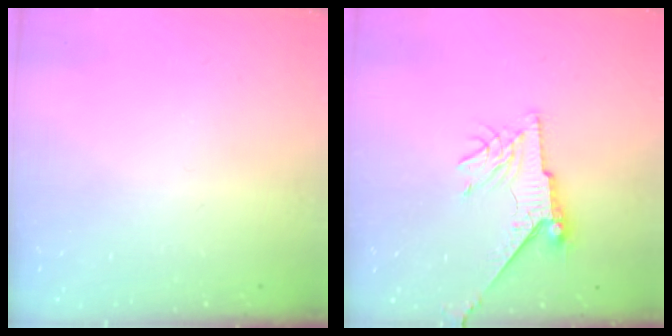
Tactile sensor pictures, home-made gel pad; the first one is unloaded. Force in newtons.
{"total": 7.6, "press": 7.6, "slide": 1.0}